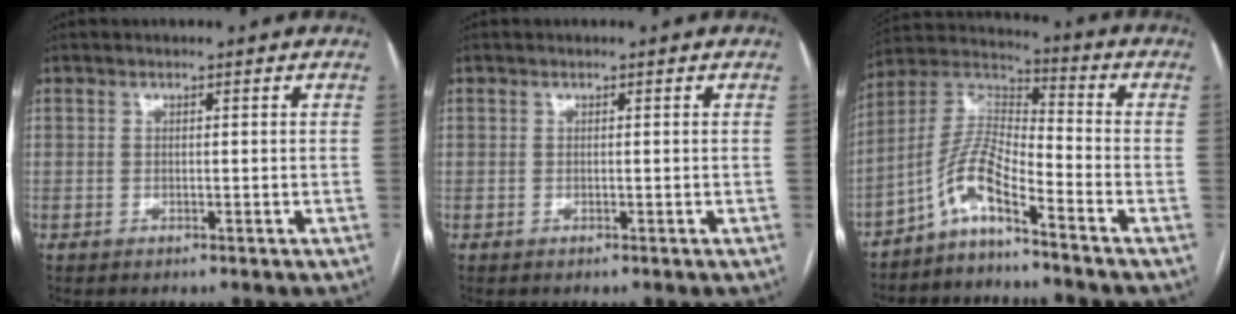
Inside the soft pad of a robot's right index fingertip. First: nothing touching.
{"total": 0.0}
{"total": 8.1, "force": [-5.5, 0.9, 5.9], "torque": [-0.131, 0.020, -0.112]}